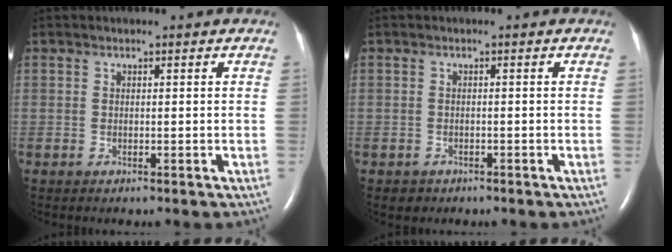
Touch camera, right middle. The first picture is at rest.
{"total": 1.2, "force": [-0.7, 1.0, -0.1], "torque": [-0.002, 0.005, -0.004]}